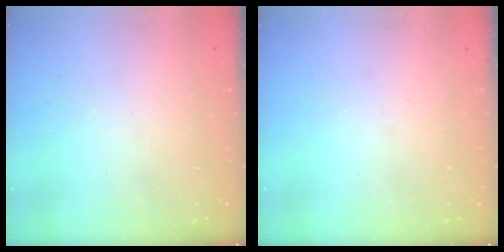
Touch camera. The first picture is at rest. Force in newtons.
{"total": 0.0}